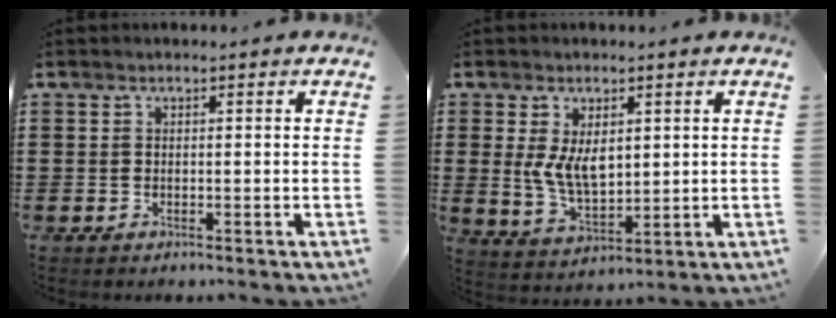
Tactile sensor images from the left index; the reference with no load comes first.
{"total": 6.0, "force": [1.5, 3.4, 4.7], "torque": [-0.105, -0.001, 0.021]}